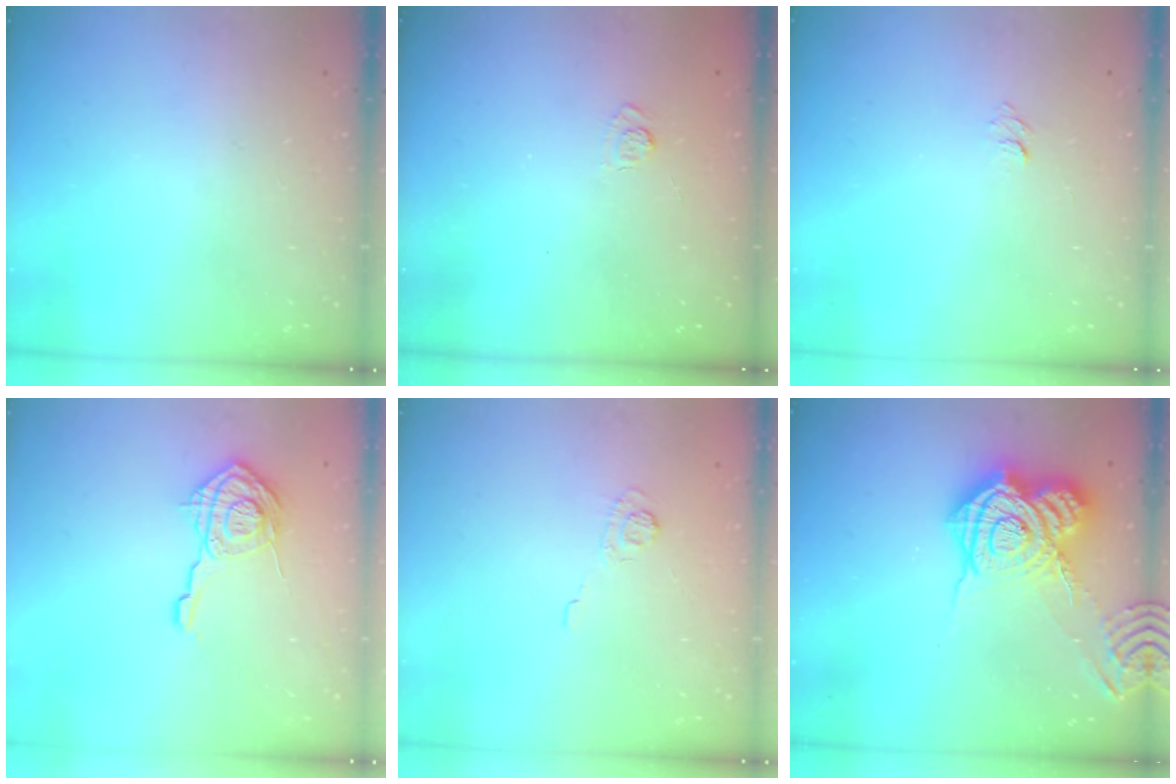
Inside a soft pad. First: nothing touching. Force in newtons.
{"total": 2.2, "press": 1.8, "slide": 1.3}
{"total": 3.5, "press": 3.5, "slide": 0.3}
{"total": 14.9, "press": 14.9, "slide": 0.5}
{"total": 3.6, "press": 3.3, "slide": 1.5}
{"total": 18.8, "press": 18.7, "slide": 1.5}